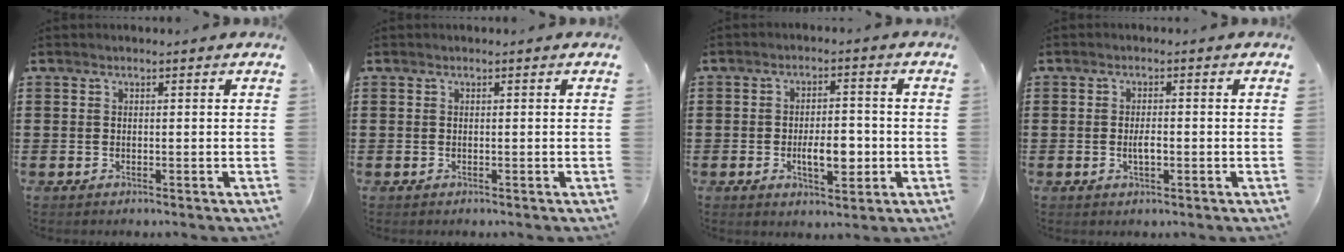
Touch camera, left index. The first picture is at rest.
{"total": 0.0}
{"total": 6.1, "force": [-1.5, 2.8, 5.2], "torque": [-0.081, -0.002, -0.031]}
{"total": 2.3, "force": [-0.5, 0.8, 2.0], "torque": [-0.039, 0.002, -0.009]}